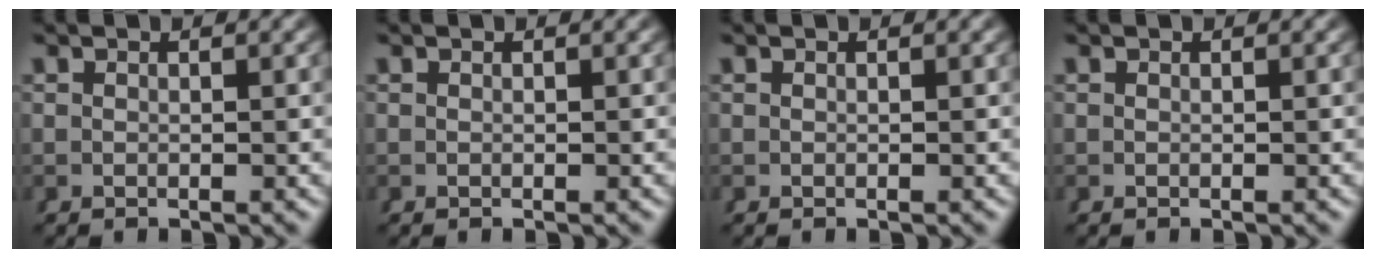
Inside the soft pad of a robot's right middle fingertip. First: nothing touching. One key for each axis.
{"total": 0.0}
{"total": 0.0}
{"total": 1.6, "fx": -0.2, "fy": -1.5, "fz": -0.4, "tx": 0.019, "ty": -0.009, "tz": 0.006}